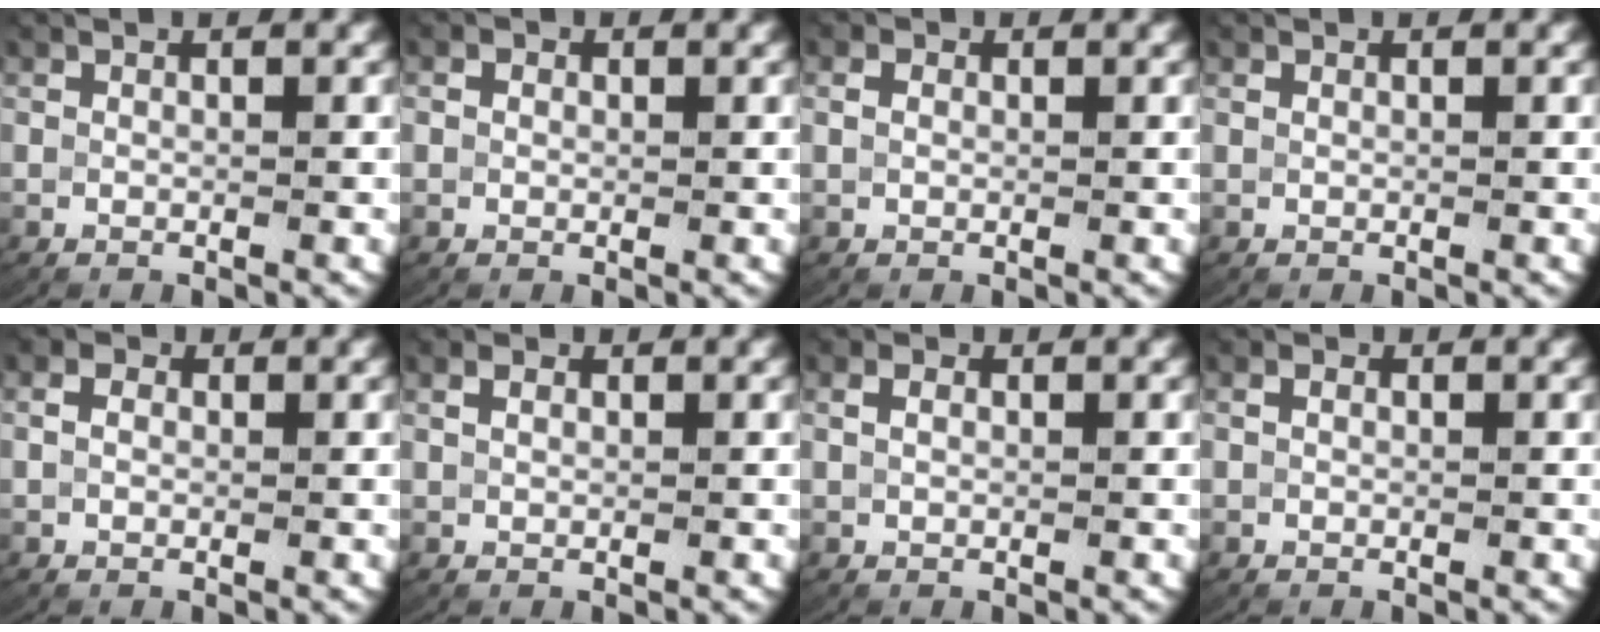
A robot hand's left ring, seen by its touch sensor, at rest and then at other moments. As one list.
[{"total": 1.0, "force": [0.3, 0.8, 0.4], "torque": [-0.009, -0.006, 0.009]}, {"total": 1.1, "force": [0.3, 0.8, 0.6], "torque": [-0.012, -0.004, 0.012]}, {"total": 0.0}, {"total": 1.4, "force": [0.4, 1.1, 0.8], "torque": [-0.015, -0.001, 0.008]}, {"total": 0.9, "force": [0.6, 0.5, 0.6], "torque": [-0.012, -0.002, 0.017]}, {"total": 1.1, "force": [0.4, 0.7, 0.8], "torque": [-0.015, -0.001, 0.013]}, {"total": 0.8, "force": [0.3, 0.5, 0.5], "torque": [-0.012, -0.004, 0.010]}]